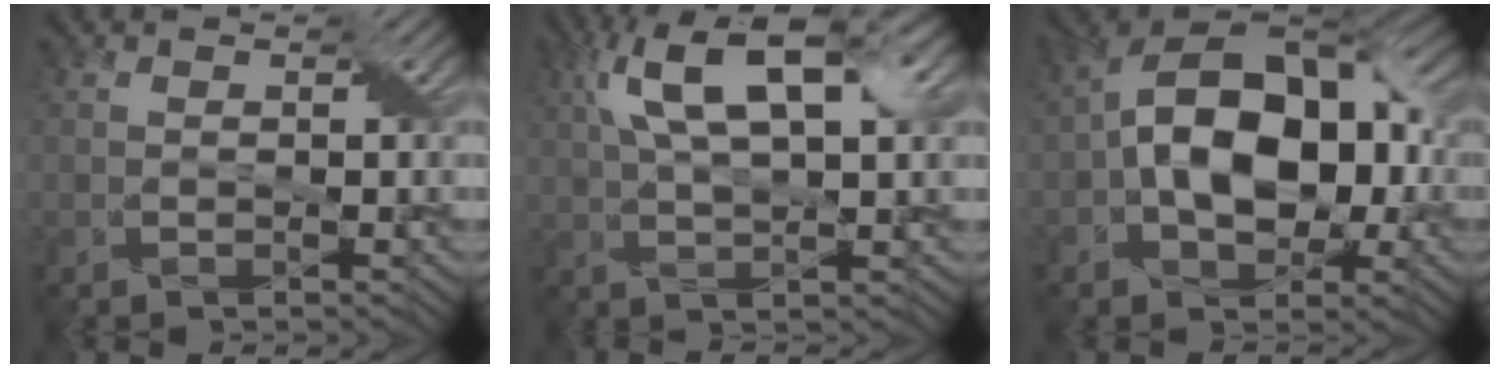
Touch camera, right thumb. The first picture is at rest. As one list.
[{"total": 12.0, "force": [5.2, 3.8, 10.1], "torque": [-0.193, 0.017, 0.083]}, {"total": 15.1, "force": [0.0, 9.2, 11.9], "torque": [-0.184, 0.025, -0.015]}]